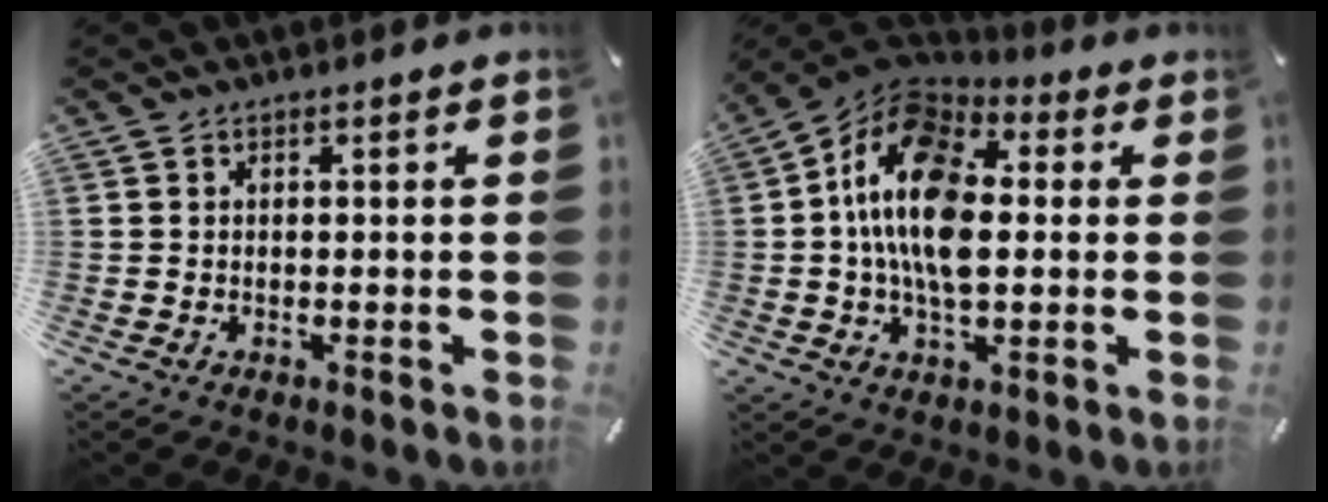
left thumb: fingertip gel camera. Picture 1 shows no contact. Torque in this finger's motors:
{"motor_torque": [0.37, 1.51, 2.29, -0.48, 0.67]}